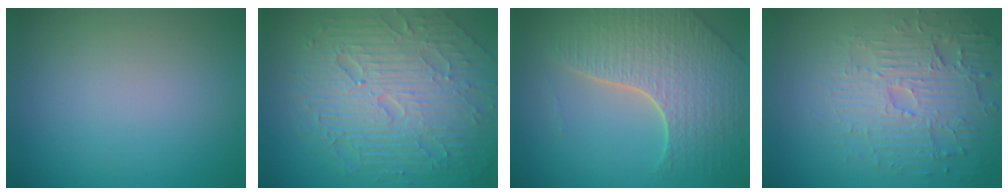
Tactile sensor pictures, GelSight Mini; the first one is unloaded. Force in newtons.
{"total": 9.7, "press": 6.2, "slide": 7.4}
{"total": 7.2, "press": 5.2, "slide": 5.0}
{"total": 4.6, "press": 4.2, "slide": 1.9}